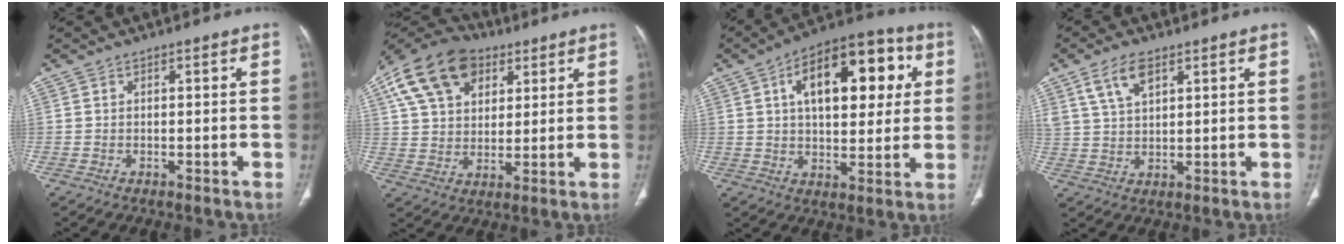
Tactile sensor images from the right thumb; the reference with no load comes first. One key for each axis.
{"total": 17.9, "fx": 8.1, "fy": 11.8, "fz": 10.7, "tx": -0.185, "ty": 0.006, "tz": 0.140}
{"total": 20.1, "fx": 5.8, "fy": 10.5, "fz": 16.2, "tx": -0.196, "ty": 0.014, "tz": 0.079}
{"total": 7.0, "fx": 3.8, "fy": 3.4, "fz": 4.7, "tx": -0.085, "ty": -0.011, "tz": 0.080}